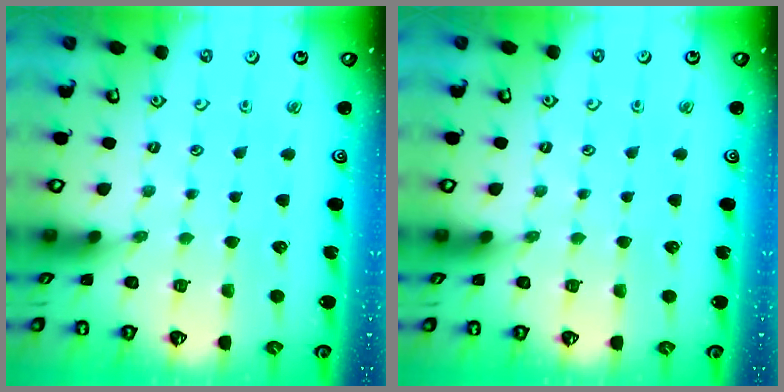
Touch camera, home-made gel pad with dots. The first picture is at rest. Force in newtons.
{"total": 0.0}